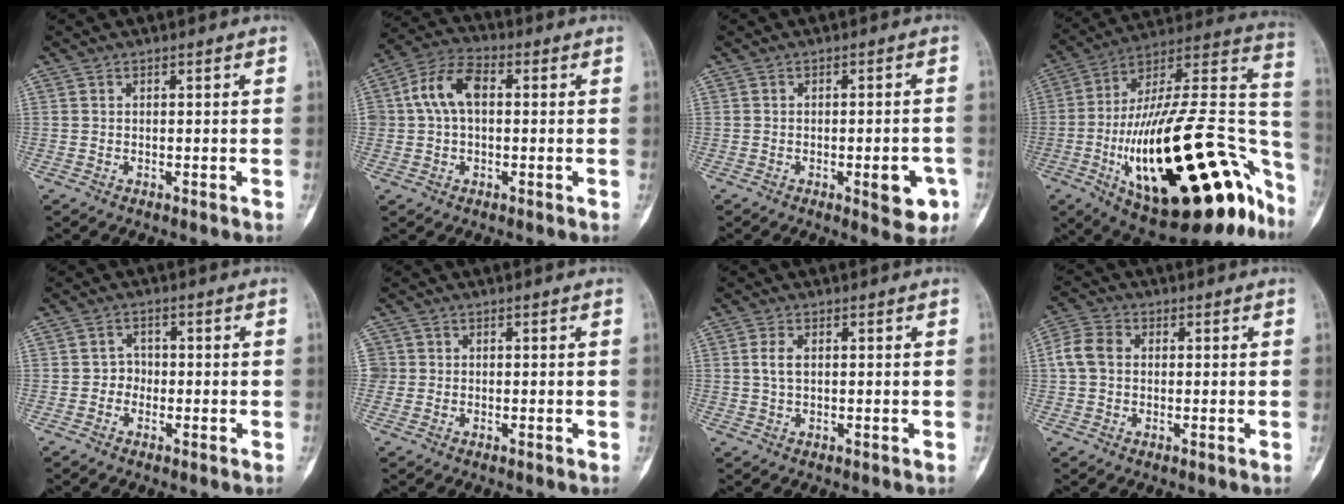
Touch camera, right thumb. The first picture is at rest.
{"total": 9.1, "force": [1.1, 5.8, 7.0], "torque": [-0.132, 0.028, 0.017]}
{"total": 6.6, "force": [-2.4, 2.4, 5.7], "torque": [-0.051, 0.009, -0.025]}
{"total": 40.2, "force": [-15.0, 15.2, 34.0], "torque": [-0.449, 0.065, -0.228]}
{"total": 2.3, "force": [-0.8, 2.1, 0.7], "torque": [0.013, 0.011, -0.021]}
{"total": 2.1, "force": [0.1, 2.0, 0.2], "torque": [0.010, 0.006, 0.002]}
{"total": 2.8, "force": [0.5, 1.5, 2.3], "torque": [-0.045, 0.003, 0.010]}
{"total": 5.8, "force": [0.5, 4.6, 3.6], "torque": [-0.075, 0.017, 0.003]}